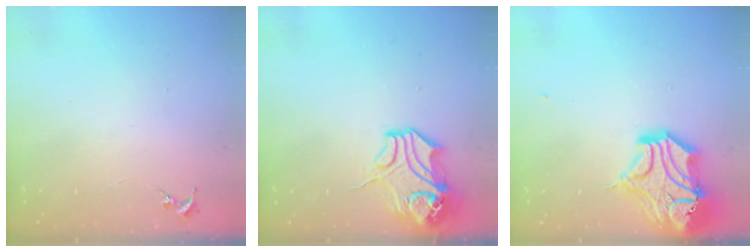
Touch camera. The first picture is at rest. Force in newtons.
{"total": 13.8, "press": 13.7, "slide": 2.0}
{"total": 18.3, "press": 18.2, "slide": 2.4}